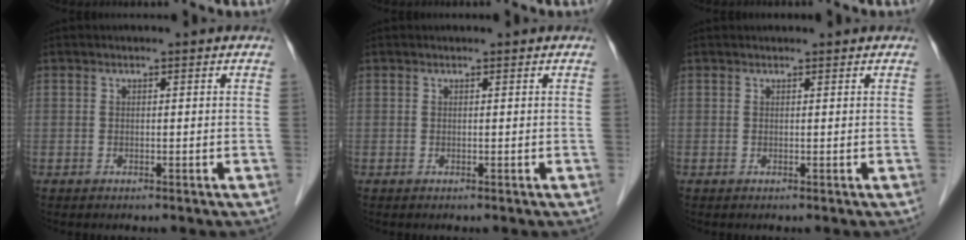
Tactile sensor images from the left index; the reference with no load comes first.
{"total": 0.0}
{"total": 1.1, "force": [1.1, 0.1, 0.1], "torque": [-0.008, 0.013, 0.015]}